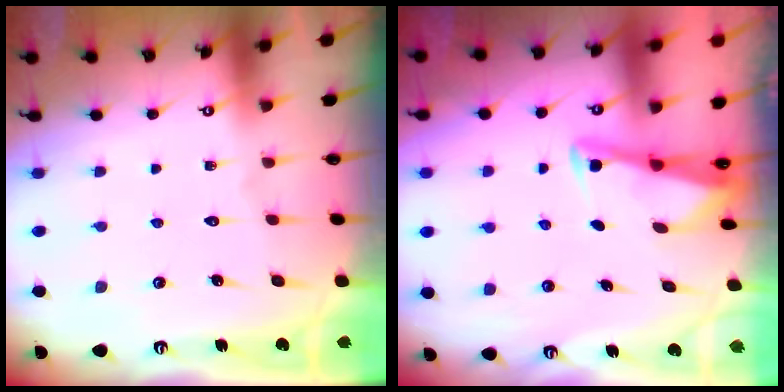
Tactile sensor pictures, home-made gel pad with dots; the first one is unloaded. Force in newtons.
{"total": 2.8, "press": 2.8, "slide": 0.3}